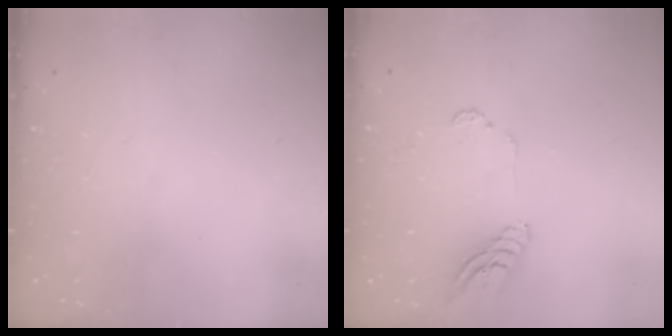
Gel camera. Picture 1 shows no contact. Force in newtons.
{"total": 9.4, "press": 9.3, "slide": 0.9}